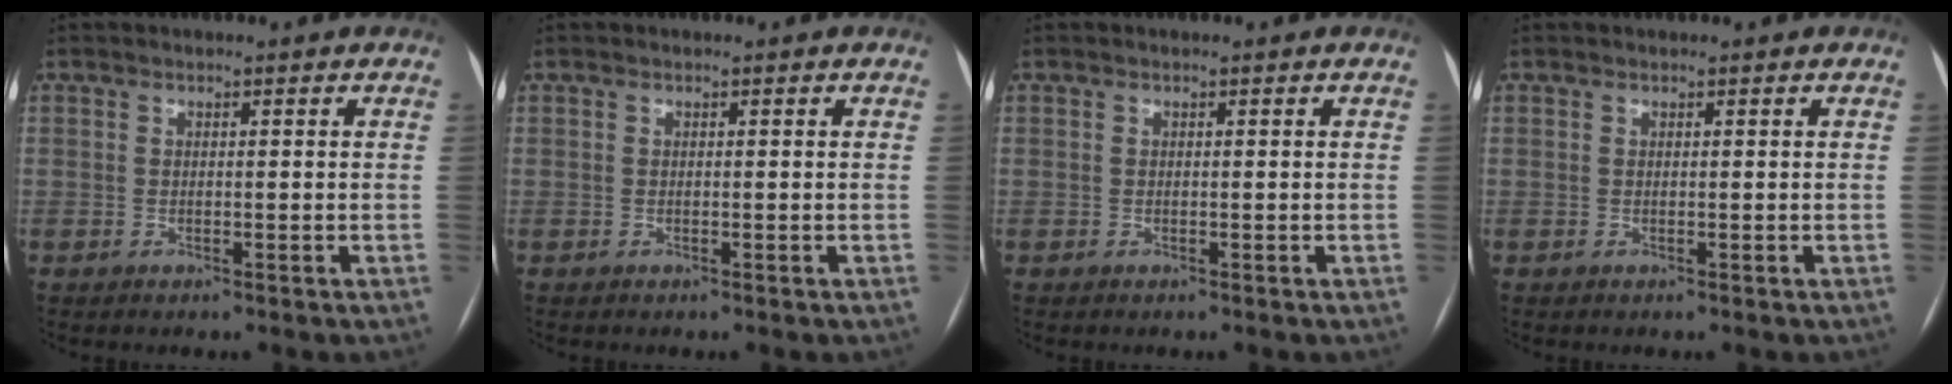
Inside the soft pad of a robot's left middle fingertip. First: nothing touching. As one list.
[{"total": 0.0}, {"total": 0.0}, {"total": 0.0}]